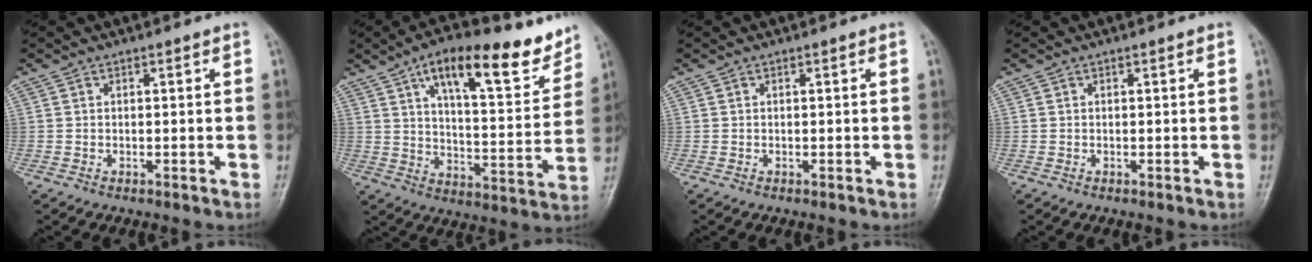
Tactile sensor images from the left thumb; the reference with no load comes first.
{"total": 19.4, "force": [12.0, 6.7, 13.7], "torque": [-0.162, -0.048, 0.185]}
{"total": 0.0}
{"total": 0.0}